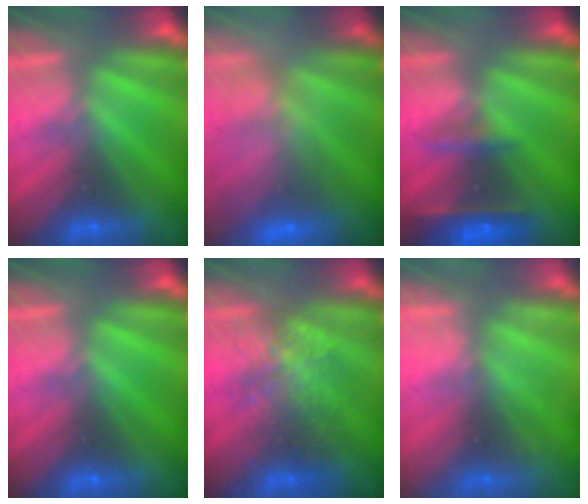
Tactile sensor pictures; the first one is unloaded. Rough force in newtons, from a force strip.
{"total": 6.3}
{"total": 8.3}
{"total": 0.0}
{"total": 2.2}
{"total": 2.1}